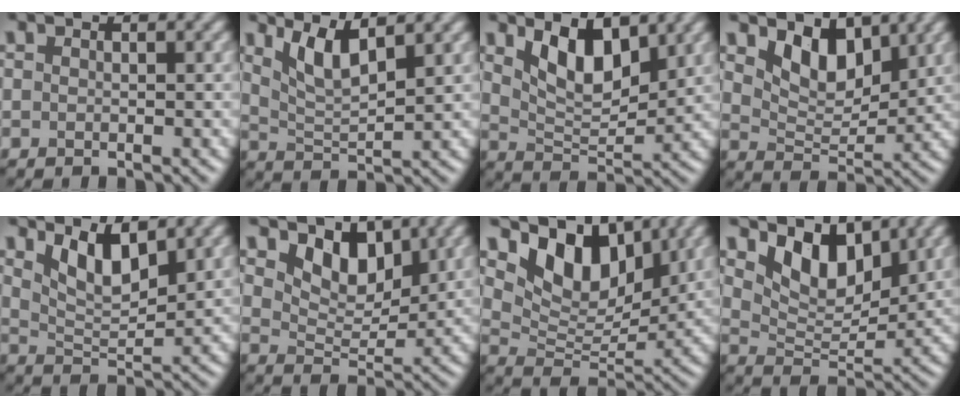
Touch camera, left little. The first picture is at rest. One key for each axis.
{"total": 4.1, "fx": 2.6, "fy": 1.0, "fz": 3.0, "tx": -0.066, "ty": -0.006, "tz": 0.054}
{"total": 5.8, "fx": 2.8, "fy": 2.7, "fz": 4.3, "tx": -0.086, "ty": -0.010, "tz": 0.048}
{"total": 4.7, "fx": 2.9, "fy": 2.5, "fz": 2.7, "tx": -0.058, "ty": -0.013, "tz": 0.045}
{"total": 4.7, "fx": 2.7, "fy": 1.7, "fz": 3.4, "tx": -0.073, "ty": -0.009, "tz": 0.051}
{"total": 4.7, "fx": 3.0, "fy": 2.5, "fz": 2.5, "tx": -0.050, "ty": -0.011, "tz": 0.043}
{"total": 8.6, "fx": 5.1, "fy": 4.8, "fz": 4.9, "tx": -0.085, "ty": -0.009, "tz": 0.086}
{"total": 6.0, "fx": 3.8, "fy": 3.1, "fz": 3.5, "tx": -0.069, "ty": -0.012, "tz": 0.061}